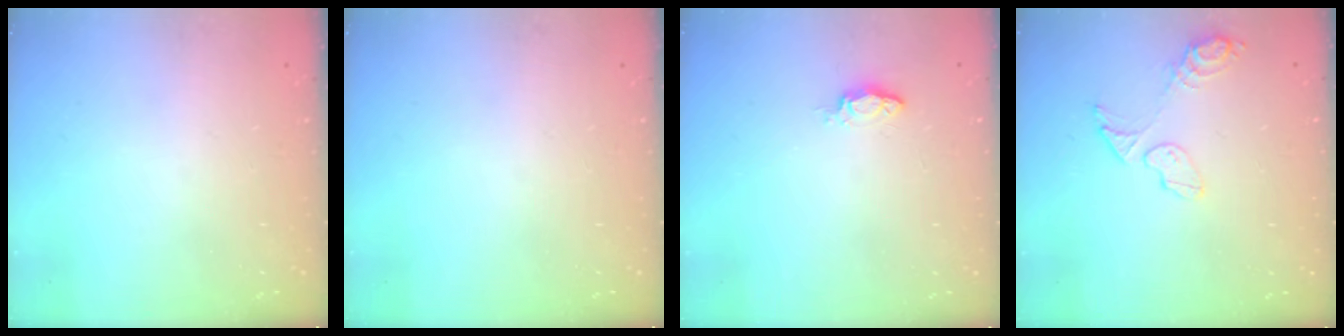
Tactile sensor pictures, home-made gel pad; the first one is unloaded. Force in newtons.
{"total": 0.0}
{"total": 2.8, "press": 2.8, "slide": 0.4}
{"total": 9.0, "press": 8.6, "slide": 2.5}